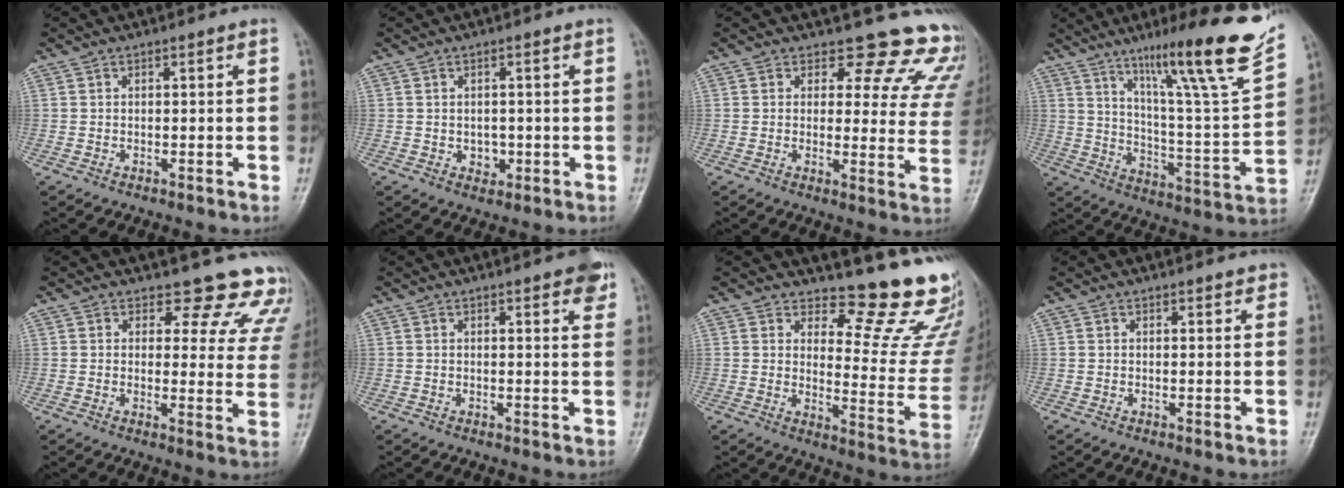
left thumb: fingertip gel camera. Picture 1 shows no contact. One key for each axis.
{"total": 2.3, "fx": -0.3, "fy": 2.0, "fz": 1.2, "tx": -0.006, "ty": 0.001, "tz": 0.002}
{"total": 15.1, "fx": 13.4, "fy": 6.3, "fz": 3.1, "tx": 0.021, "ty": -0.106, "tz": 0.116}
{"total": 23.4, "fx": 14.5, "fy": 2.7, "fz": 18.1, "tx": -0.248, "ty": -0.058, "tz": 0.231}
{"total": 13.6, "fx": 12.6, "fy": 5.1, "fz": 1.5, "tx": 0.038, "ty": -0.104, "tz": 0.107}
{"total": 4.8, "fx": 2.9, "fy": 1.4, "fz": 3.6, "tx": -0.028, "ty": -0.006, "tz": 0.030}
{"total": 15.7, "fx": 14.8, "fy": 3.2, "fz": 4.3, "tx": -0.012, "ty": -0.181, "tz": 0.166}
{"total": 1.4, "fx": 1.2, "fy": 0.6, "fz": 0.4, "tx": 0.005, "ty": -0.003, "tz": 0.011}